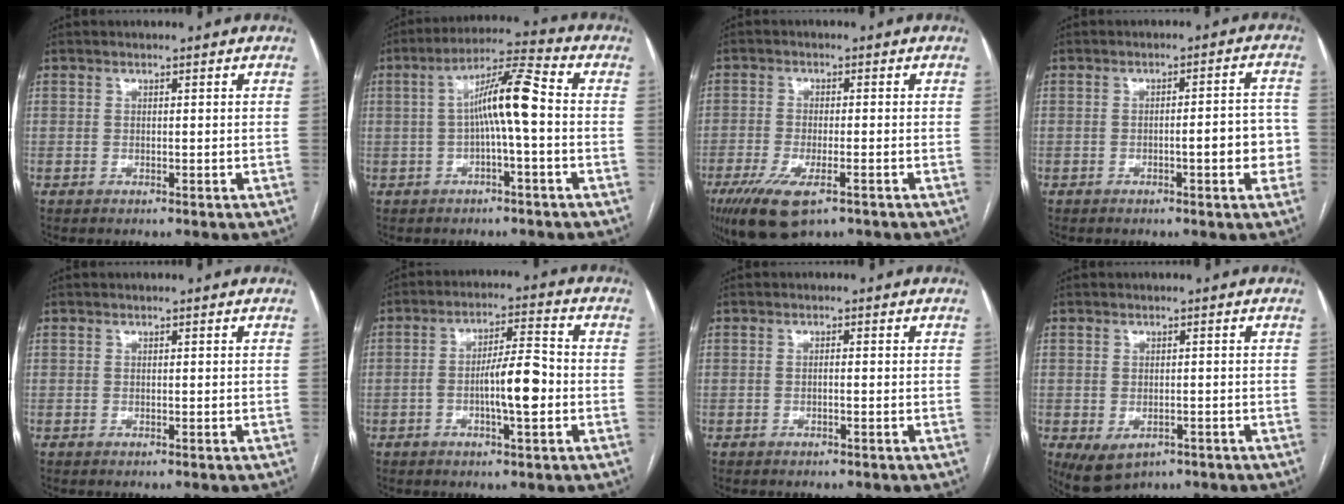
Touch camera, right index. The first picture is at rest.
{"total": 8.6, "force": [-0.4, 0.4, 8.6], "torque": [-0.152, 0.026, -0.010]}
{"total": 9.5, "force": [-5.6, 2.8, 7.1], "torque": [-0.130, -0.021, -0.092]}
{"total": 5.9, "force": [-1.6, 1.3, 5.6], "torque": [-0.068, 0.022, -0.017]}
{"total": 0.0}
{"total": 8.1, "force": [-1.8, 1.3, 7.8], "torque": [-0.137, 0.014, -0.030]}
{"total": 0.7, "force": [-0.1, 0.1, 0.7], "torque": [-0.010, 0.004, 0.000]}
{"total": 5.8, "force": [-2.9, 3.5, 3.6], "torque": [-0.065, -0.005, -0.034]}